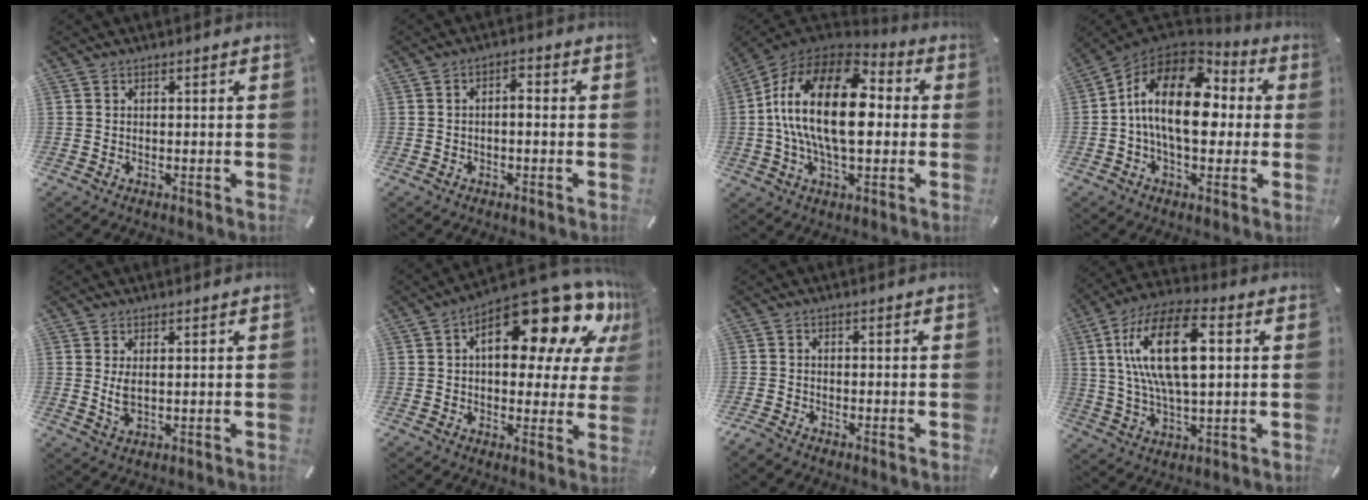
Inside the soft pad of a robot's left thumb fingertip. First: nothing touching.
{"total": 2.6, "force": [-0.9, 1.3, 2.1], "torque": [-0.039, 0.010, -0.018]}
{"total": 24.2, "force": [0.9, 13.0, 20.4], "torque": [-0.405, 0.006, 0.009]}
{"total": 18.7, "force": [1.1, 11.3, 14.8], "torque": [-0.277, 0.005, 0.014]}
{"total": 3.4, "force": [0.6, 1.3, 3.1], "torque": [-0.075, -0.005, 0.006]}
{"total": 21.1, "force": [10.3, 9.6, 15.7], "torque": [-0.217, -0.074, 0.170]}
{"total": 1.7, "force": [-1.6, 0.3, 0.6], "torque": [-0.017, 0.003, -0.033]}
{"total": 18.5, "force": [4.6, 8.2, 15.9], "torque": [-0.335, -0.001, 0.069]}